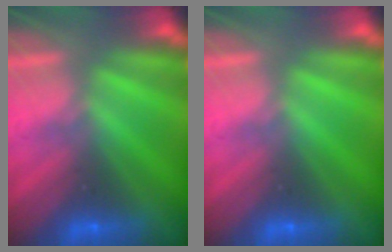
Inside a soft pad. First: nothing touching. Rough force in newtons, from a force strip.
{"total": 0.0}